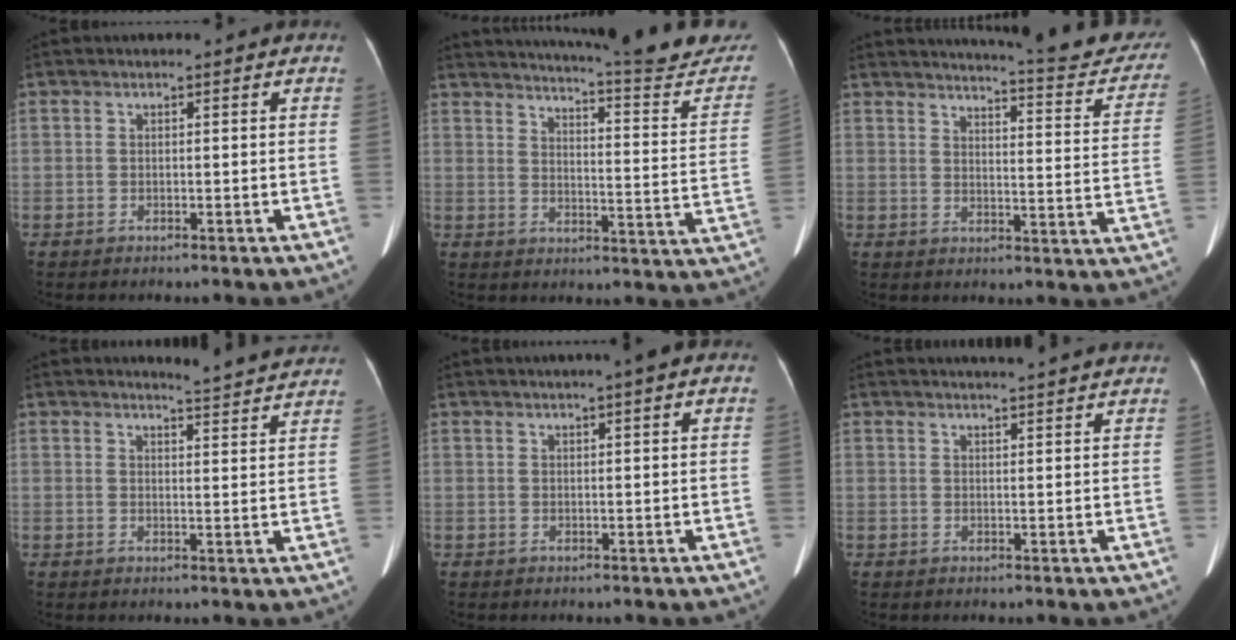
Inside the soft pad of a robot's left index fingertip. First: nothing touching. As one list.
[{"total": 22.6, "force": [21.2, 1.0, 7.7], "torque": [-0.107, -0.089, 0.254]}, {"total": 18.9, "force": [17.5, 2.4, 6.6], "torque": [-0.071, -0.065, 0.192]}, {"total": 8.2, "force": [8.1, -0.7, 1.1], "torque": [-0.029, -0.023, 0.086]}, {"total": 3.5, "force": [2.4, -0.3, 2.5], "torque": [-0.035, 0.019, 0.036]}, {"total": 8.0, "force": [7.4, -0.4, 2.9], "torque": [-0.039, 0.016, 0.079]}]